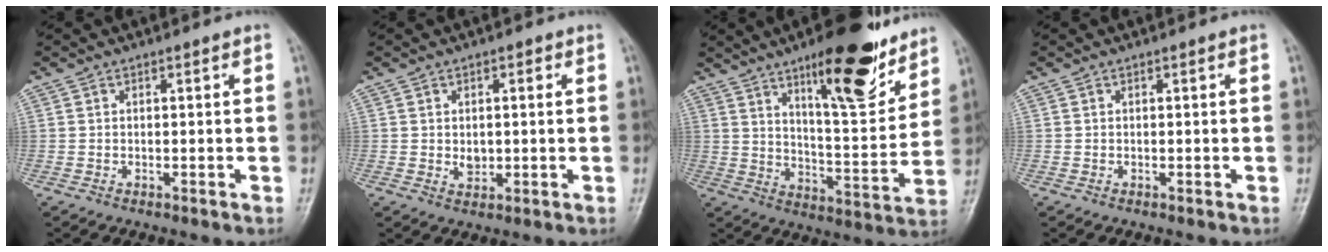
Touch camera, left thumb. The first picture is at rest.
{"total": 3.1, "force": [0.2, 2.5, 1.9], "torque": [-0.012, -0.003, 0.005]}
{"total": 18.5, "force": [11.7, 5.2, 13.4], "torque": [-0.161, -0.070, 0.184]}
{"total": 0.0}